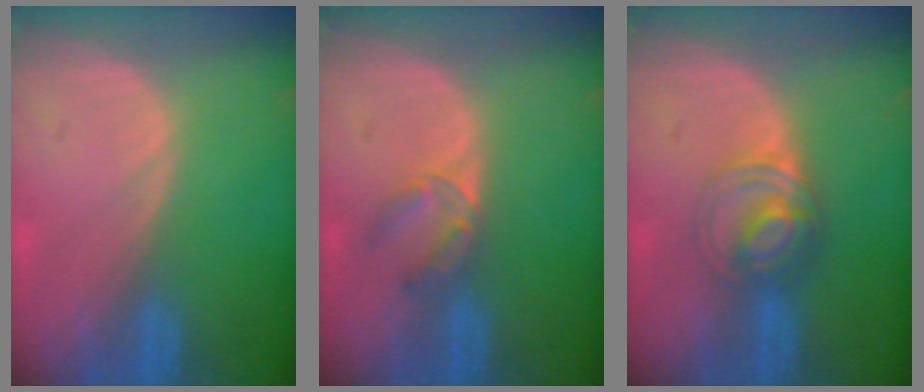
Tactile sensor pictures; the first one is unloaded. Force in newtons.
{"total": 3.5, "press": 3.3, "slide": 1.0}
{"total": 6.1, "press": 5.4, "slide": 2.8}